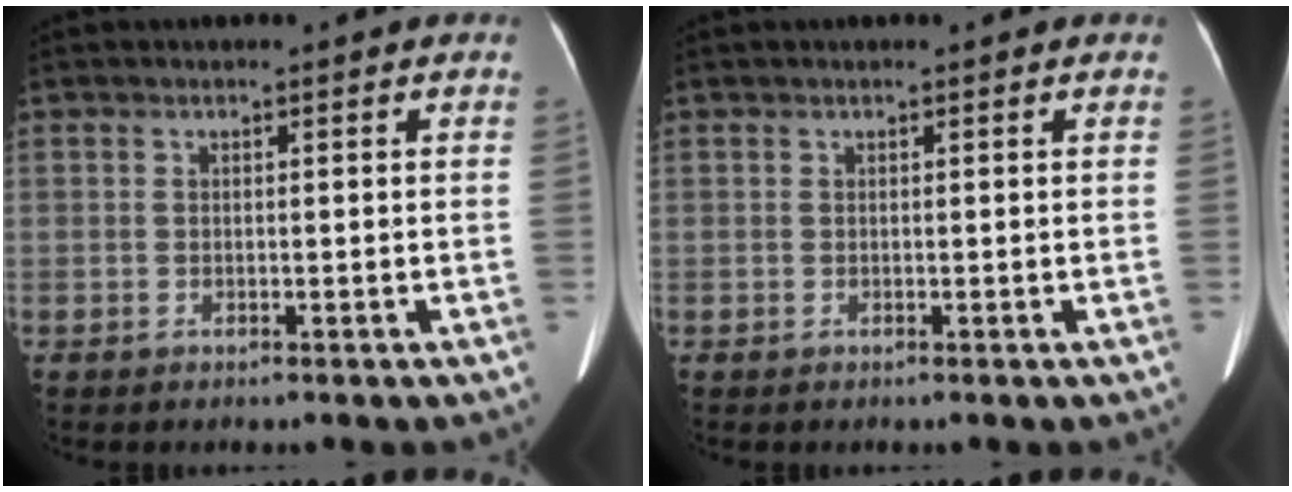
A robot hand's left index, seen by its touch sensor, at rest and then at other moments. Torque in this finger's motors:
{"motor_torque": [0.12, 0.14, -0.04, 0.01]}